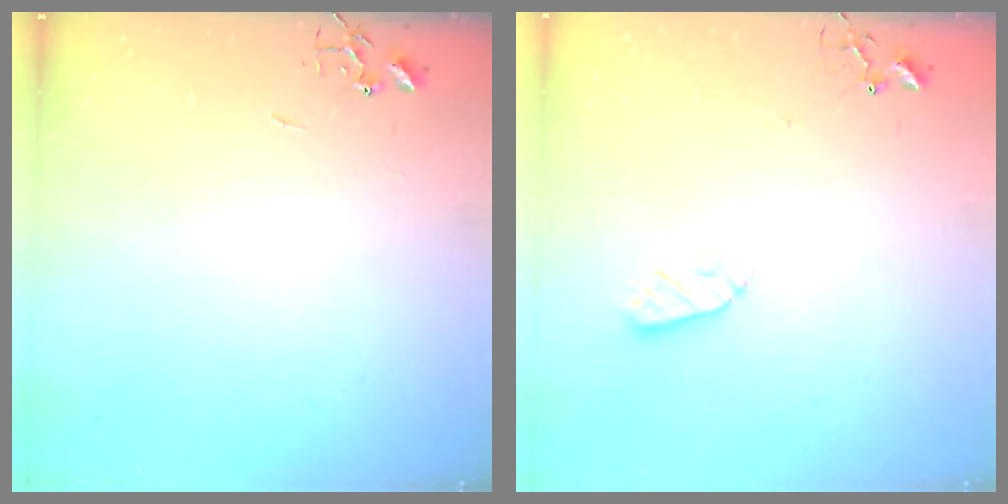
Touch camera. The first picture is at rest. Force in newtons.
{"total": 6.0, "press": 6.0, "slide": 0.3}